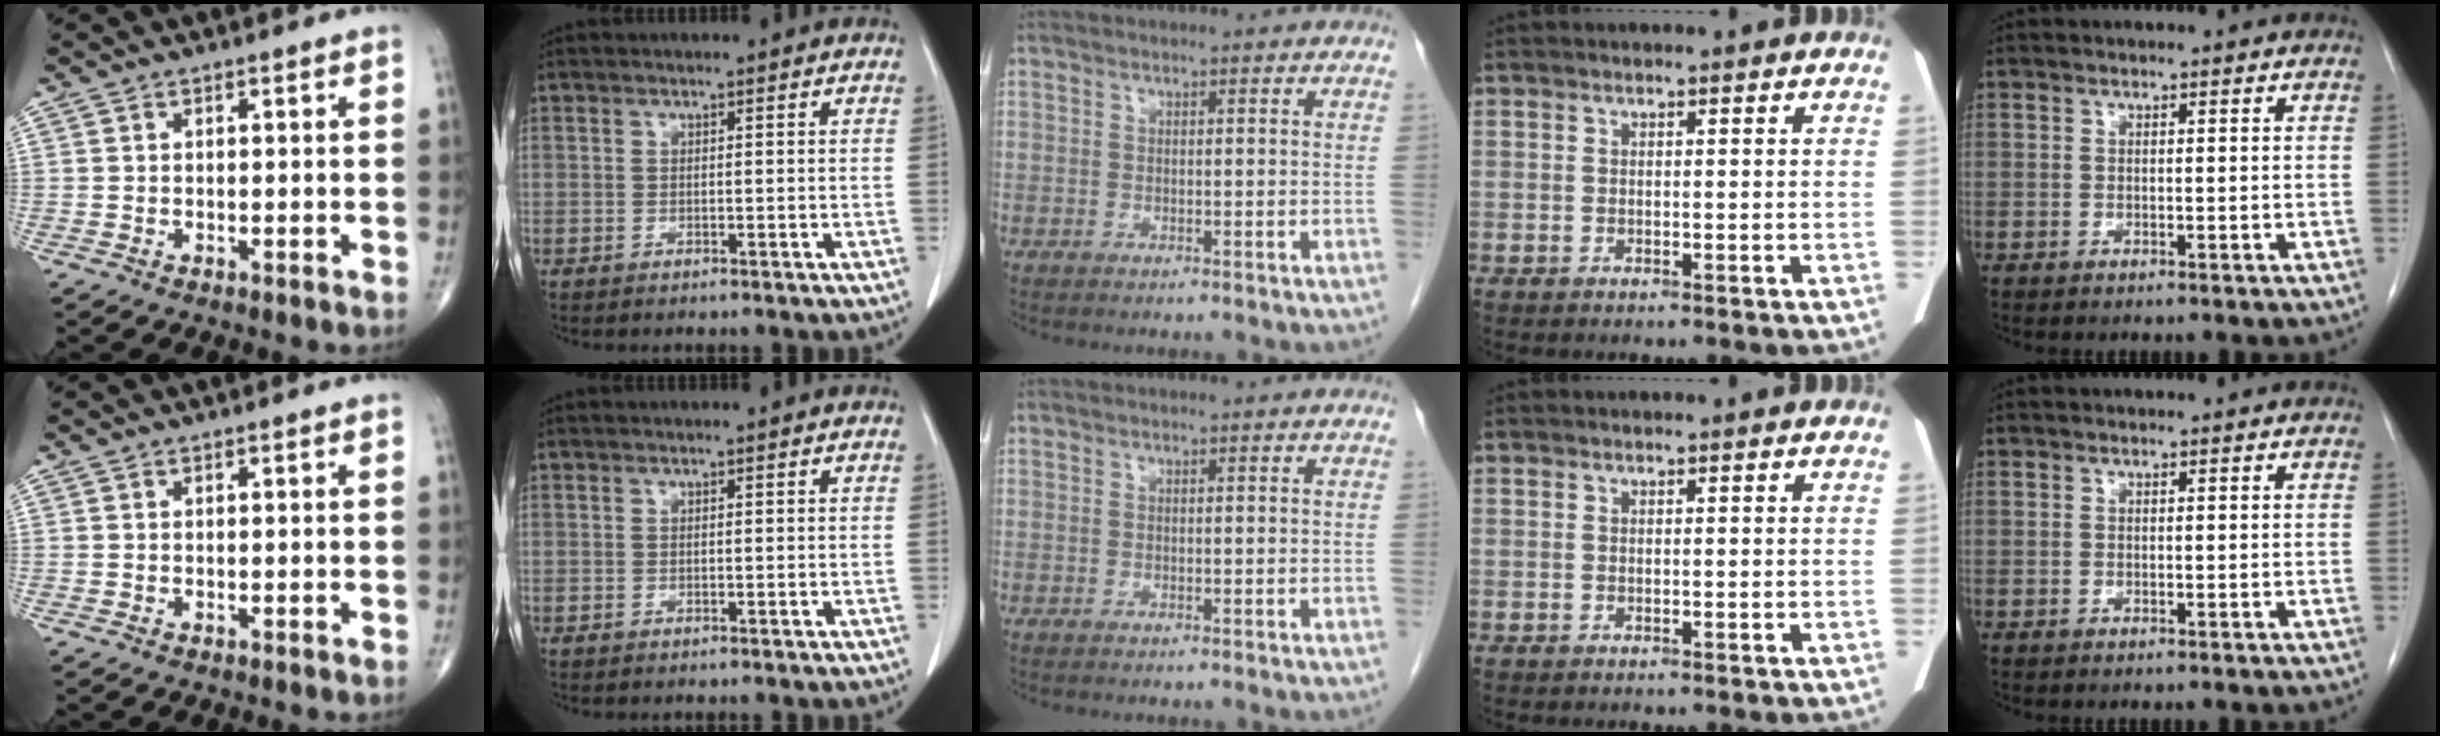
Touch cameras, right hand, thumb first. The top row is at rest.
{}